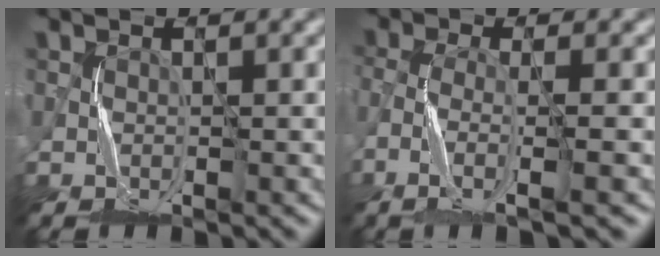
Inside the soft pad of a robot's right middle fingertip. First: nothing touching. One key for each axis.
{"total": 4.0, "fx": -2.4, "fy": 0.6, "fz": 3.1, "tx": -0.057, "ty": -0.007, "tz": -0.059}